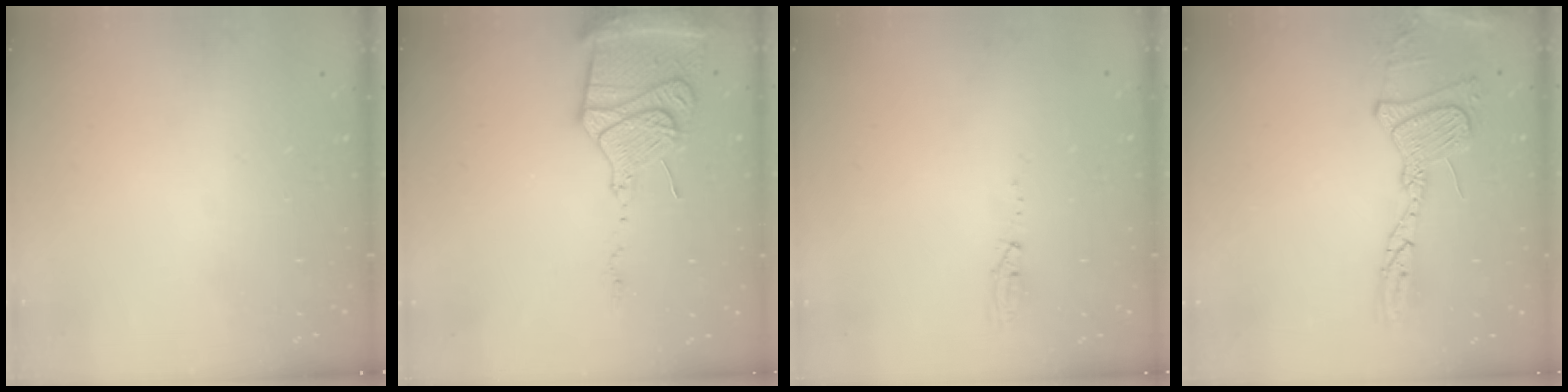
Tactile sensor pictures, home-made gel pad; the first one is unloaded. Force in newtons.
{"total": 16.9, "press": 16.8, "slide": 1.8}
{"total": 3.5, "press": 2.9, "slide": 2.0}
{"total": 17.1, "press": 17.1, "slide": 1.5}